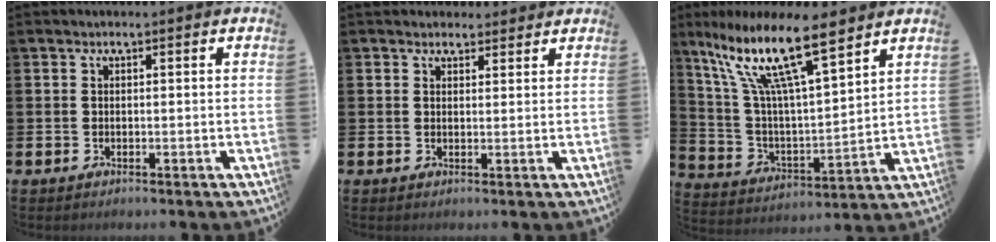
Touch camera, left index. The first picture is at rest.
{"total": 2.2, "force": [2.0, 0.9, -0.1], "torque": [0.011, -0.006, 0.036]}
{"total": 14.6, "force": [10.0, 3.7, 9.9], "torque": [-0.210, -0.048, 0.168]}